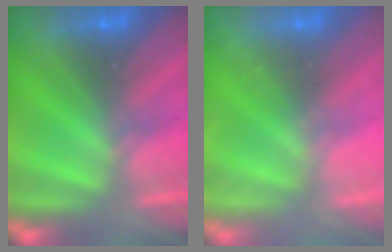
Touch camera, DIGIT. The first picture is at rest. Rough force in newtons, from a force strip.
{"total": 2.0}